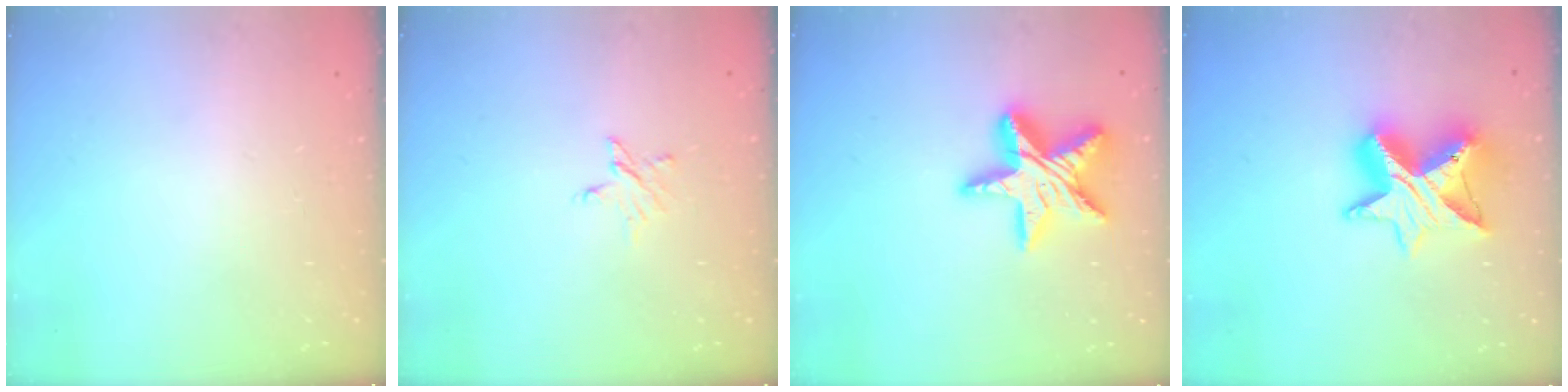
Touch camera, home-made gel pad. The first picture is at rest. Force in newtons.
{"total": 2.5, "press": 2.5, "slide": 0.2}
{"total": 16.1, "press": 16.1, "slide": 1.2}
{"total": 12.6, "press": 12.5, "slide": 0.9}